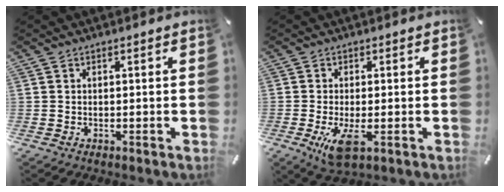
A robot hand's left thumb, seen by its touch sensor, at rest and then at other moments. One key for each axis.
{"total": 6.7, "fx": -1.8, "fy": 2.3, "fz": 6.0, "tx": -0.112, "ty": -0.024, "tz": -0.031}